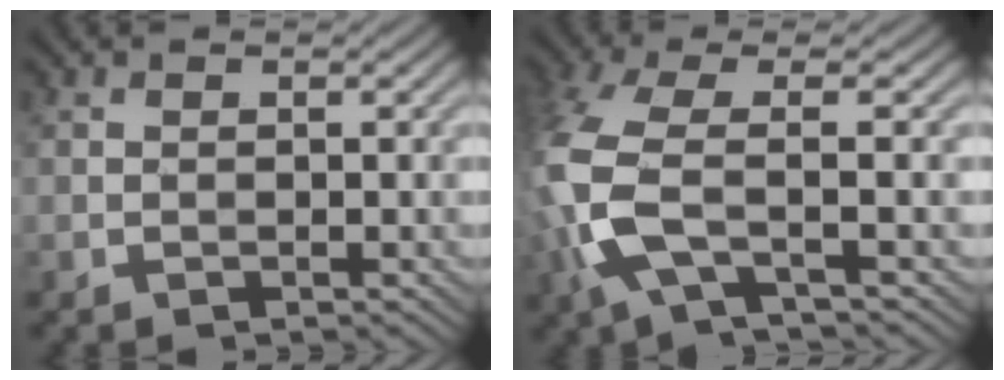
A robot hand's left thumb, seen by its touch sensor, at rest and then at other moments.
{"total": 9.1, "force": [-2.3, 2.9, 8.3], "torque": [-0.211, 0.003, -0.063]}